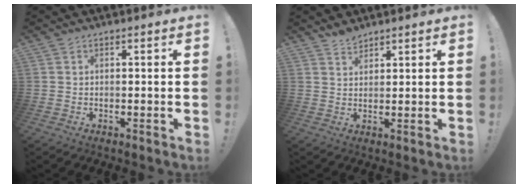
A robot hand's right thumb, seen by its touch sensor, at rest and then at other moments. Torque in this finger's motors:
{"motor_torque": [0.01, 0.18, 0.47, 0.03, 0.00]}